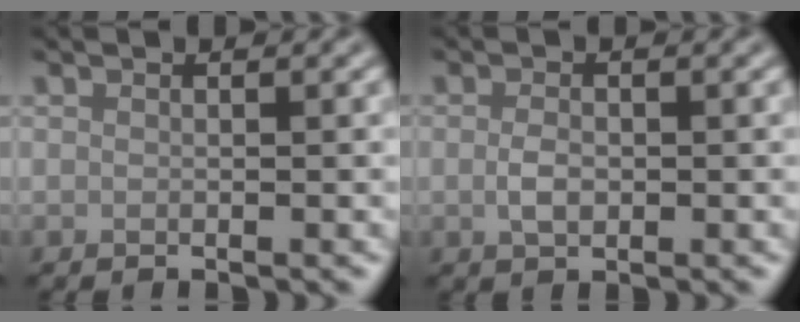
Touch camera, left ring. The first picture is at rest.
{"total": 1.7, "force": [-0.1, 1.1, 1.4], "torque": [-0.030, 0.001, -0.003]}